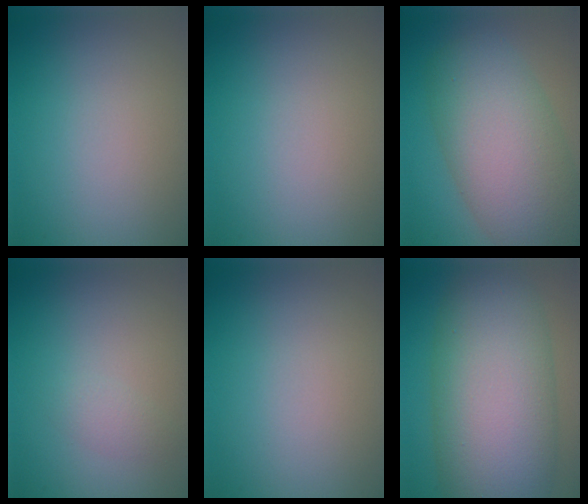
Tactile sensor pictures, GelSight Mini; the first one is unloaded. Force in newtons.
{"total": 0.0}
{"total": 10.0, "press": 10.0, "slide": 0.8}
{"total": 1.1, "press": 1.1, "slide": 0.0}
{"total": 0.0}
{"total": 13.8, "press": 13.8, "slide": 0.4}